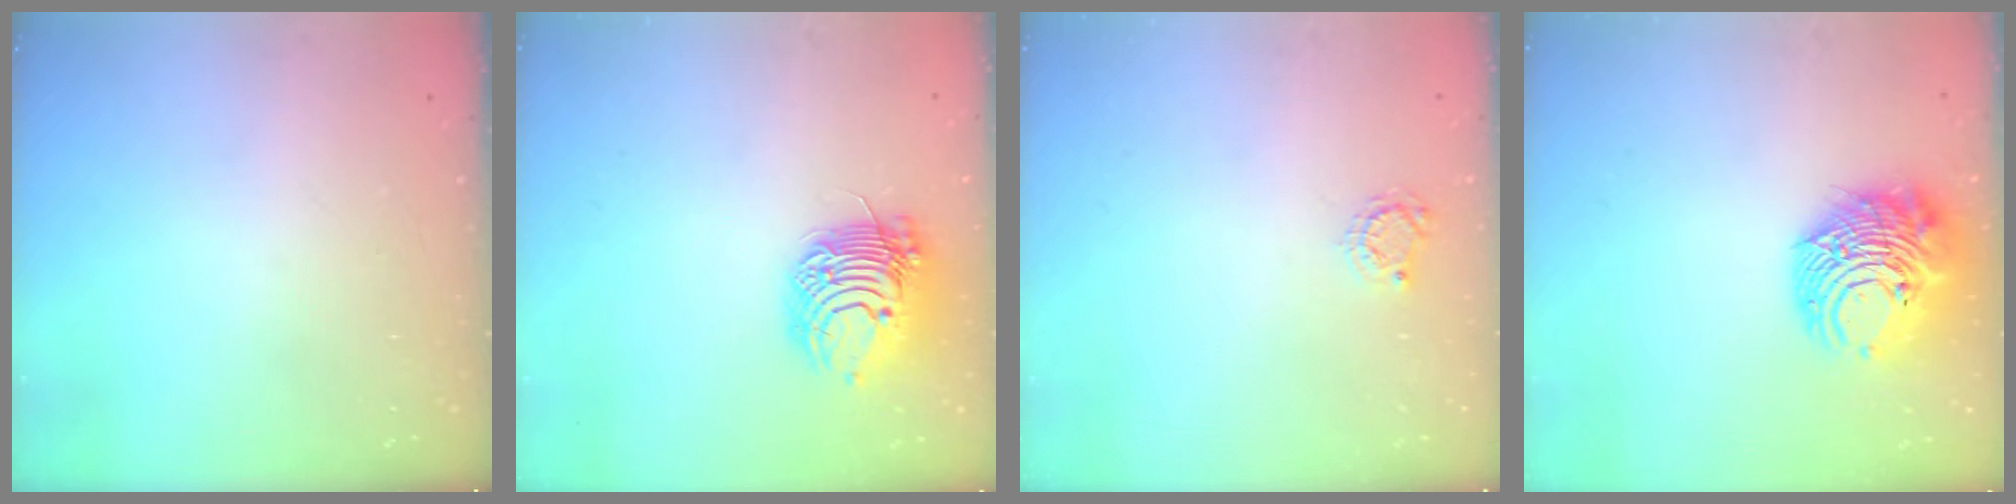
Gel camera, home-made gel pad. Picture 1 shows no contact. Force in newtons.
{"total": 13.2, "press": 13.2, "slide": 0.1}
{"total": 4.0, "press": 4.0, "slide": 0.5}
{"total": 14.6, "press": 14.5, "slide": 1.7}